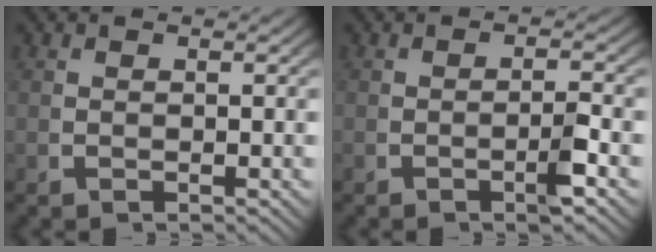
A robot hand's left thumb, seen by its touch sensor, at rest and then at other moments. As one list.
[{"total": 2.2, "force": [-0.7, 0.3, 2.0], "torque": [-0.032, 0.003, -0.015]}]